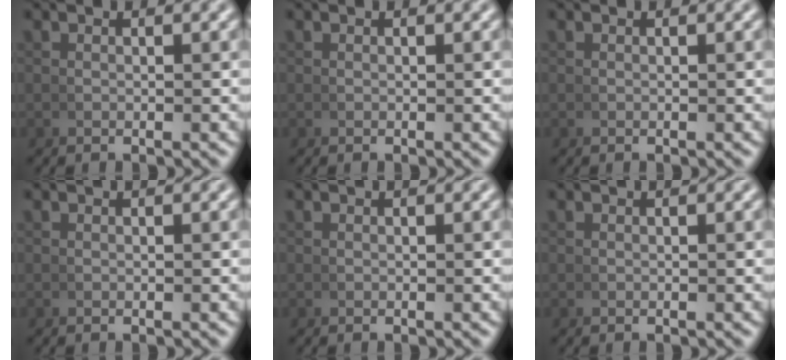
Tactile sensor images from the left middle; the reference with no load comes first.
{"total": 0.0}
{"total": 0.0}
{"total": 0.0}
{"total": 0.0}
{"total": 0.0}